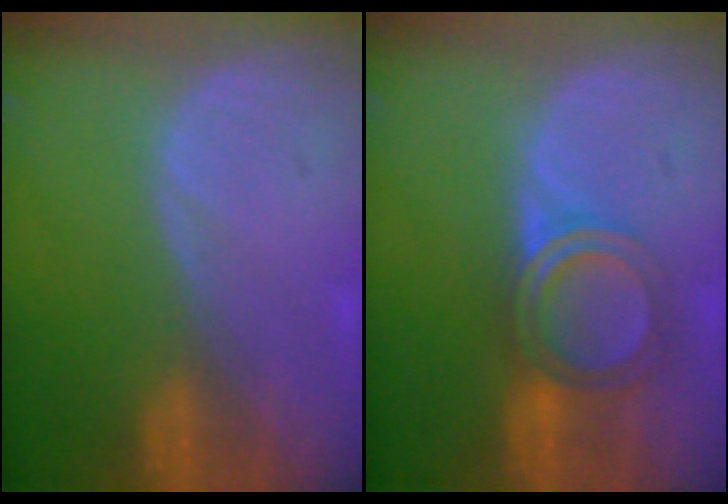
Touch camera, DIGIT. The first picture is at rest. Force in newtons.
{"total": 5.1, "press": 5.1, "slide": 0.3}